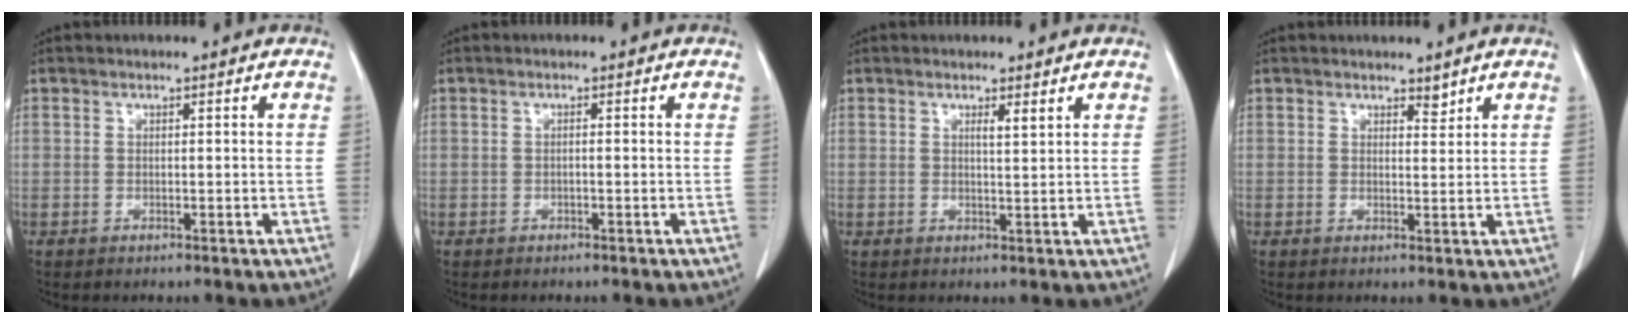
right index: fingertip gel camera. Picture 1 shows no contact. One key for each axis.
{"total": 0.5, "fx": -0.2, "fy": 0.1, "fz": 0.5, "tx": -0.007, "ty": 0.002, "tz": -0.005}
{"total": 1.5, "fx": 0.8, "fy": 0.1, "fz": 1.2, "tx": -0.022, "ty": -0.003, "tz": 0.013}
{"total": 1.3, "fx": 1.1, "fy": 0.5, "fz": 0.5, "tx": -0.006, "ty": -0.006, "tz": 0.015}